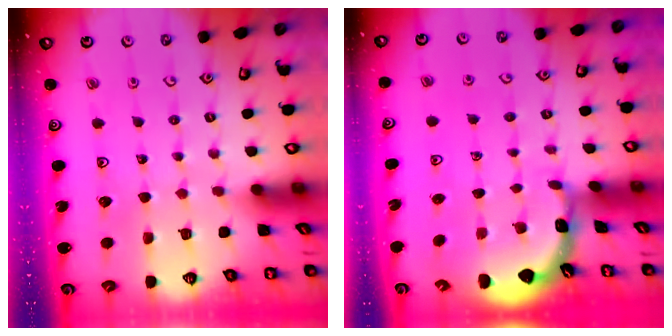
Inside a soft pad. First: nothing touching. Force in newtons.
{"total": 1.8, "press": 1.8, "slide": 0.1}